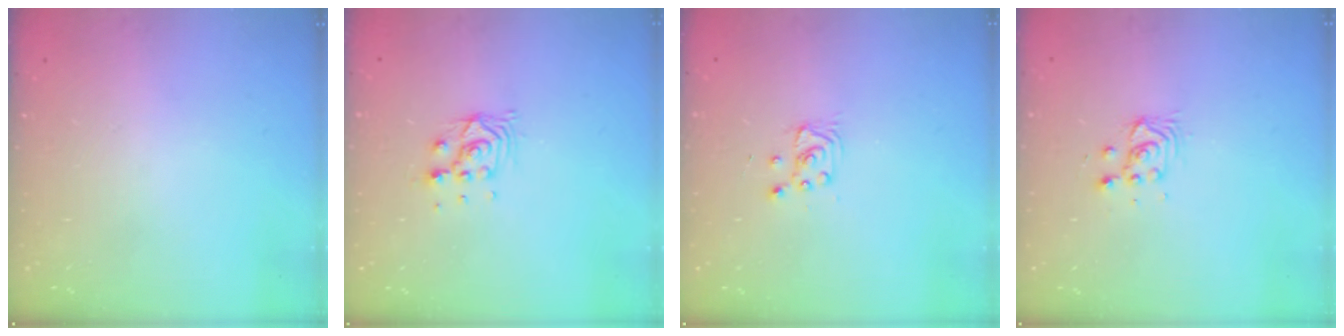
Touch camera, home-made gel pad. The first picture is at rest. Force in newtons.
{"total": 6.8, "press": 6.8, "slide": 0.5}
{"total": 2.9, "press": 2.9, "slide": 0.4}
{"total": 3.4, "press": 3.4, "slide": 0.4}